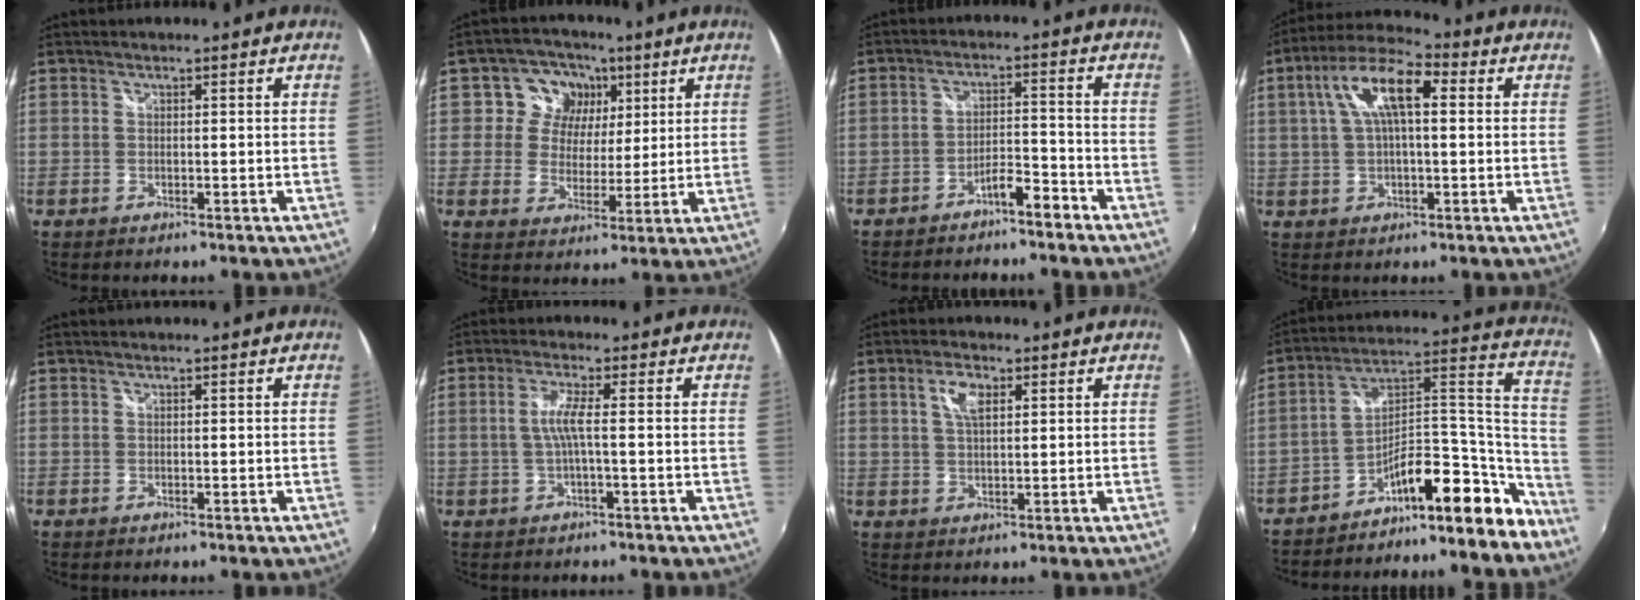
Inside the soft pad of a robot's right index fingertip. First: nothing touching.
{"total": 8.6, "force": [3.2, 7.5, 2.4], "torque": [-0.041, 0.004, 0.046]}
{"total": 4.7, "force": [-4.0, 0.8, 2.2], "torque": [-0.046, 0.008, -0.065]}
{"total": 11.1, "force": [2.7, 4.1, 10.0], "torque": [-0.188, 0.029, 0.042]}
{"total": 0.0}
{"total": 3.6, "force": [-0.6, -0.5, 3.5], "torque": [-0.075, 0.001, -0.008]}
{"total": 4.4, "force": [1.7, 1.9, 3.5], "torque": [-0.065, 0.007, 0.032]}
{"total": 16.0, "force": [-14.3, 3.8, 6.1], "torque": [-0.059, 0.070, -0.227]}